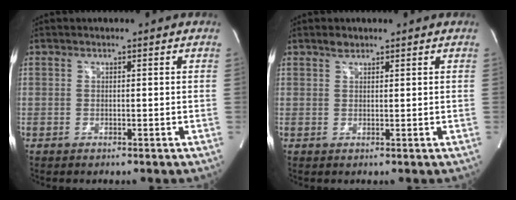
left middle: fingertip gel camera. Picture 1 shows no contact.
{"total": 1.2, "force": [1.1, 0.5, 0.4], "torque": [-0.013, 0.000, 0.020]}